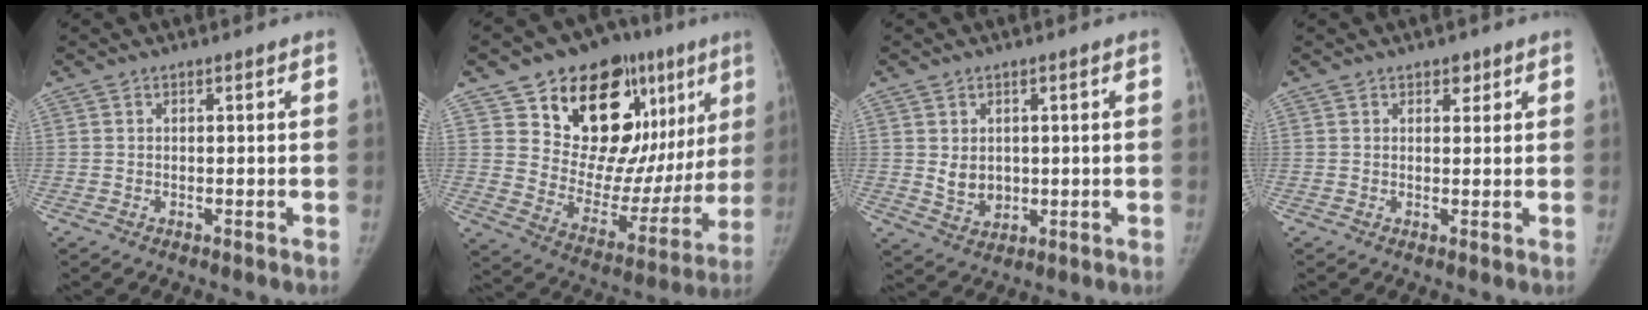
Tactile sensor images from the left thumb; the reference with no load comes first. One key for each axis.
{"total": 28.0, "fx": 13.4, "fy": 15.0, "fz": 19.5, "tx": -0.217, "ty": -0.027, "tz": 0.219}
{"total": 5.0, "fx": 0.5, "fy": 3.9, "fz": 3.0, "tx": -0.033, "ty": -0.012, "tz": 0.024}
{"total": 2.0, "fx": 1.2, "fy": 1.3, "fz": 0.9, "tx": 0.005, "ty": -0.005, "tz": 0.014}